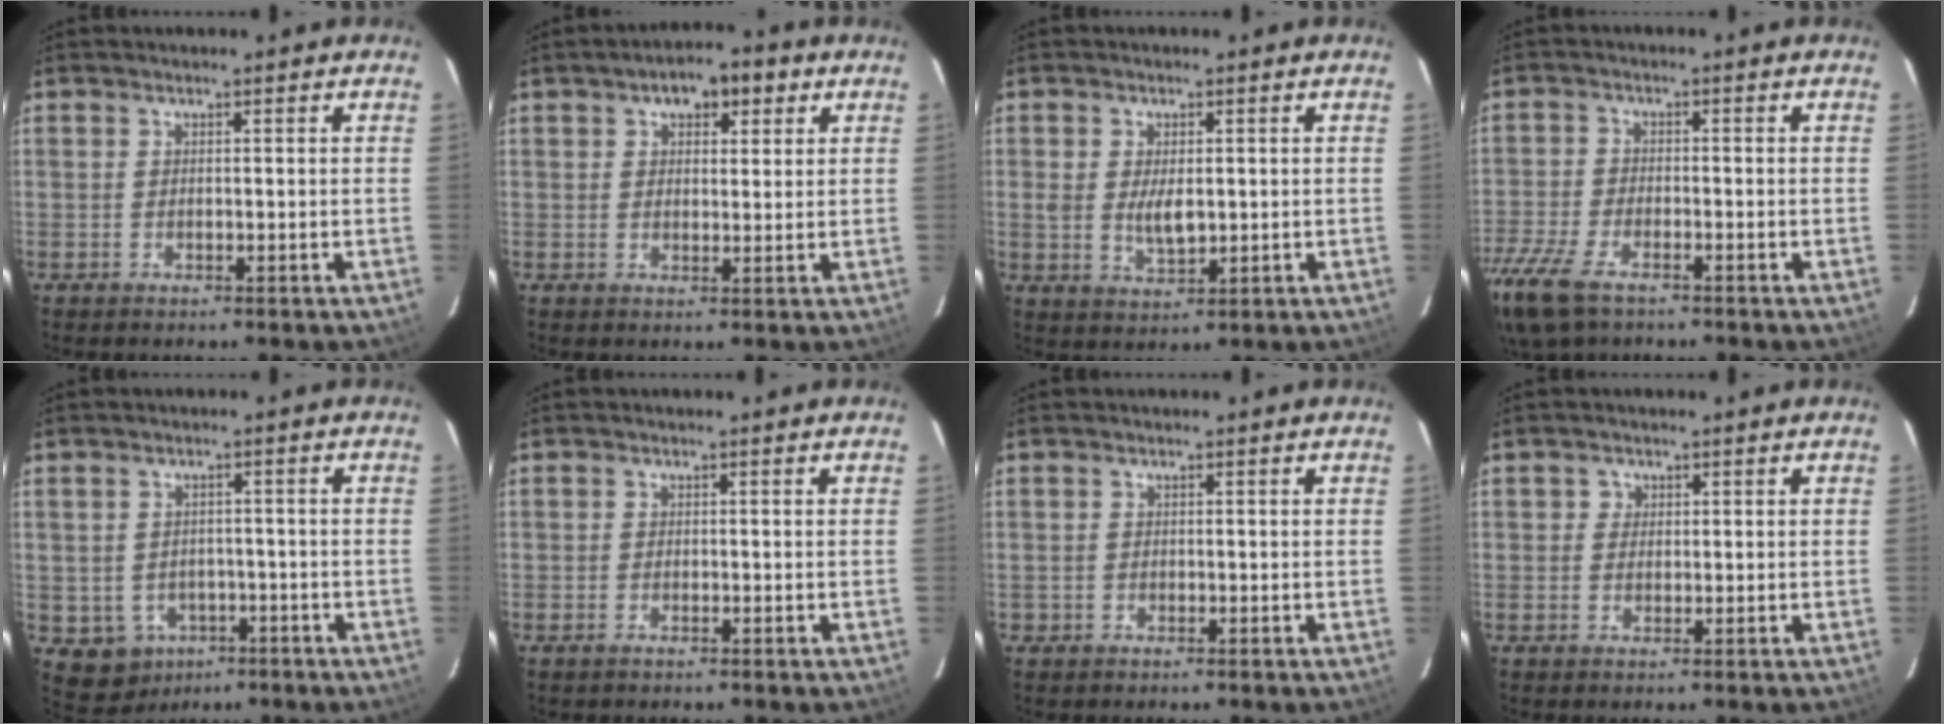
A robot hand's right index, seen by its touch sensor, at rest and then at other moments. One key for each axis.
{"total": 6.6, "fx": 3.1, "fy": 3.6, "fz": 4.5, "tx": -0.068, "ty": 0.026, "tz": 0.045}
{"total": 4.7, "fx": 0.1, "fy": 2.6, "fz": 3.8, "tx": -0.069, "ty": -0.005, "tz": 0.005}
{"total": 12.7, "fx": -8.4, "fy": 5.5, "fz": 7.7, "tx": -0.199, "ty": -0.042, "tz": -0.166}
{"total": 7.3, "fx": -3.3, "fy": 6.2, "fz": 2.0, "tx": -0.056, "ty": 0.009, "tz": -0.030}
{"total": 0.7, "fx": -0.5, "fy": 0.3, "fz": 0.4, "tx": -0.008, "ty": -0.002, "tz": -0.012}
{"total": 1.0, "fx": -0.3, "fy": 0.9, "fz": 0.0, "tx": 0.000, "ty": 0.003, "tz": -0.005}
{"total": 1.6, "fx": 0.3, "fy": 1.6, "fz": 0.0, "tx": 0.007, "ty": 0.008, "tz": 0.001}